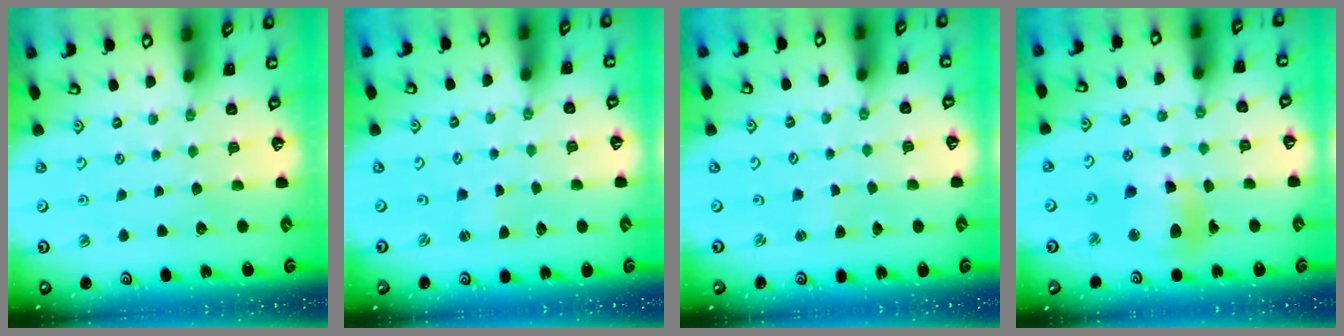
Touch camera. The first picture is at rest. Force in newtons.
{"total": 0.0}
{"total": 0.7, "press": 0.7, "slide": 0.1}
{"total": 11.2, "press": 11.2, "slide": 1.3}